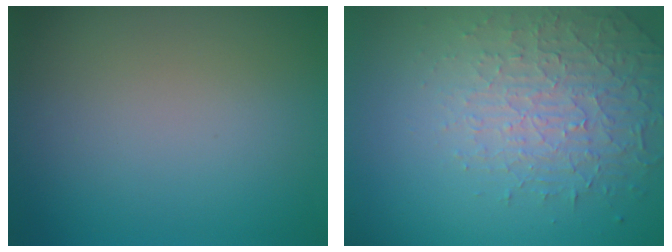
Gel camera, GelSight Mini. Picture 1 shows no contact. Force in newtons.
{"total": 4.5, "press": 3.3, "slide": 3.1}